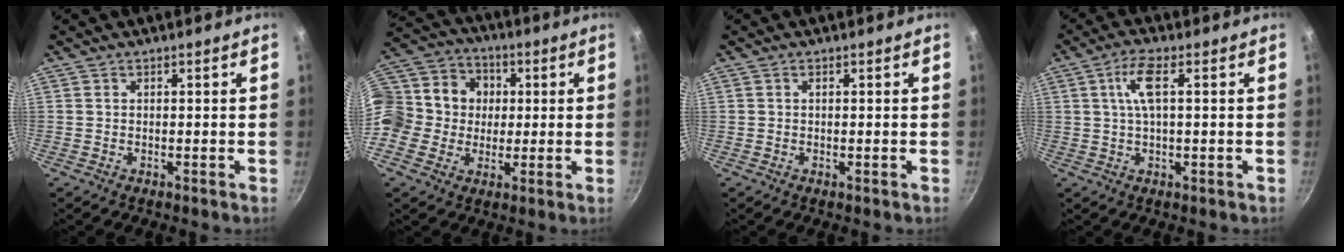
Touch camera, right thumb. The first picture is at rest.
{"total": 18.0, "force": [1.8, 16.0, 8.0], "torque": [-0.153, 0.034, 0.022]}
{"total": 0.6, "force": [-0.1, 0.1, 0.6], "torque": [-0.010, 0.001, -0.002]}
{"total": 5.8, "force": [1.2, 1.5, 5.5], "torque": [-0.115, 0.008, 0.022]}